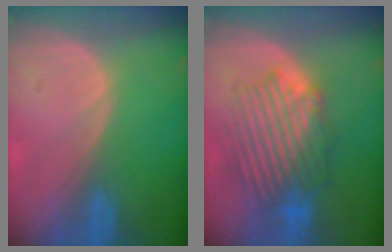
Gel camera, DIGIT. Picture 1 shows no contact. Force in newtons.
{"total": 8.8, "press": 8.5, "slide": 2.3}